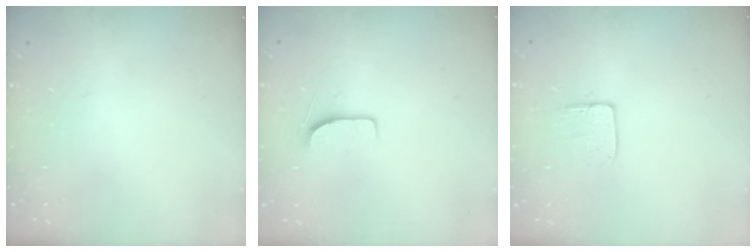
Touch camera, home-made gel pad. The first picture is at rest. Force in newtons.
{"total": 7.1, "press": 7.1, "slide": 0.6}
{"total": 6.8, "press": 6.8, "slide": 0.5}